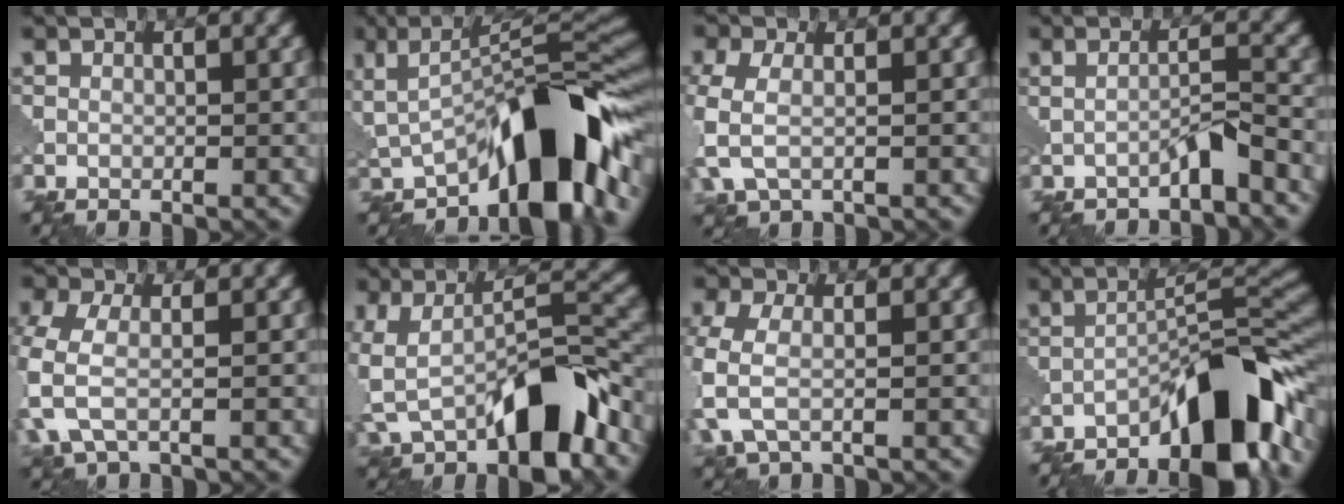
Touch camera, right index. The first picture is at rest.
{"total": 11.2, "force": [-4.2, 4.1, 9.6], "torque": [-0.113, 0.016, -0.080]}
{"total": 4.5, "force": [-0.9, 2.7, 3.6], "torque": [-0.101, -0.002, -0.023]}
{"total": 2.0, "force": [-1.2, 0.1, 1.7], "torque": [-0.029, 0.008, -0.028]}
{"total": 5.3, "force": [-1.6, 2.7, 4.3], "torque": [-0.118, -0.002, -0.041]}
{"total": 10.5, "force": [-3.7, 4.7, 8.6], "torque": [-0.152, 0.005, -0.065]}
{"total": 4.8, "force": [-1.3, 2.6, 3.9], "torque": [-0.109, -0.002, -0.034]}
{"total": 10.1, "force": [-6.4, 2.6, 7.5], "torque": [-0.097, 0.024, -0.108]}